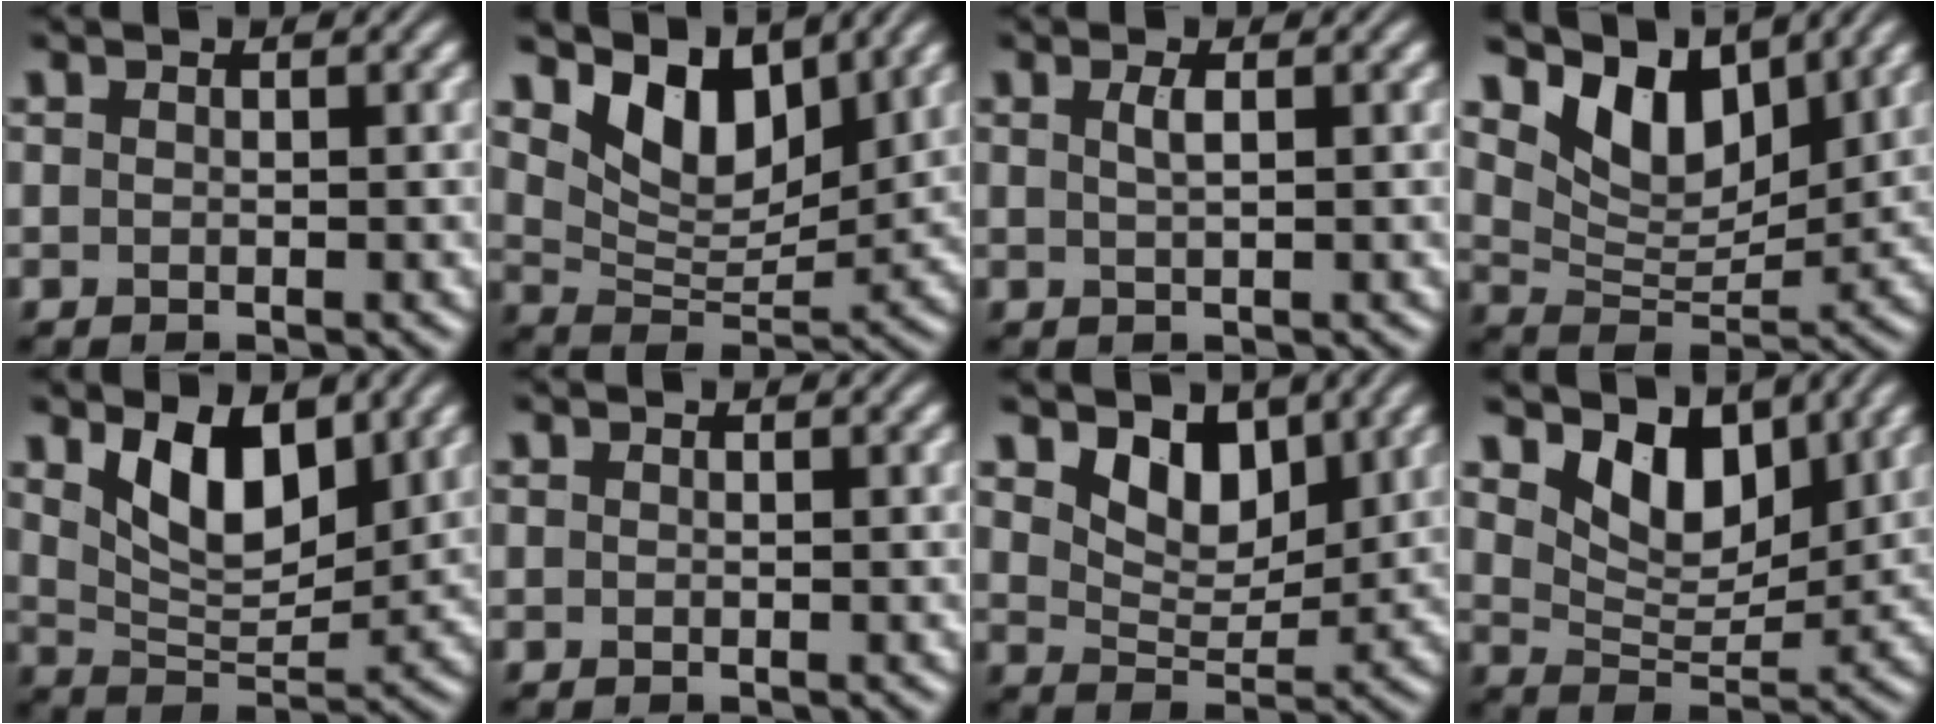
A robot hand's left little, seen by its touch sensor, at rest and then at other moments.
{"total": 6.5, "force": [4.1, 3.3, 3.8], "torque": [-0.076, -0.012, 0.069]}
{"total": 1.3, "force": [0.4, 0.4, 1.2], "torque": [-0.023, 0.004, 0.006]}
{"total": 6.7, "force": [4.5, 3.3, 3.7], "torque": [-0.072, -0.008, 0.076]}
{"total": 6.4, "force": [2.9, 3.1, 4.8], "torque": [-0.093, -0.009, 0.050]}
{"total": 0.0}
{"total": 4.2, "force": [2.6, 2.4, 2.4], "torque": [-0.051, -0.011, 0.038]}
{"total": 5.4, "force": [3.3, 2.9, 3.1], "torque": [-0.063, -0.014, 0.050]}